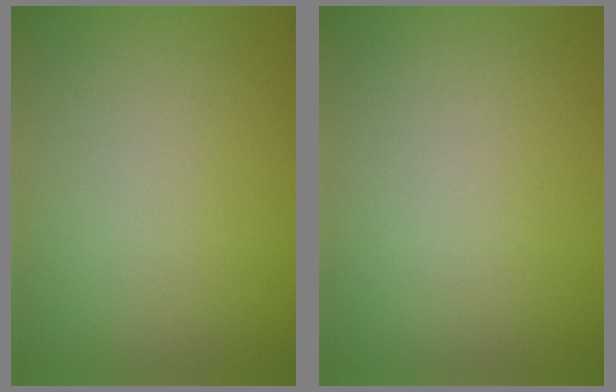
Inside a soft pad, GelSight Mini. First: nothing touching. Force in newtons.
{"total": 0.0}